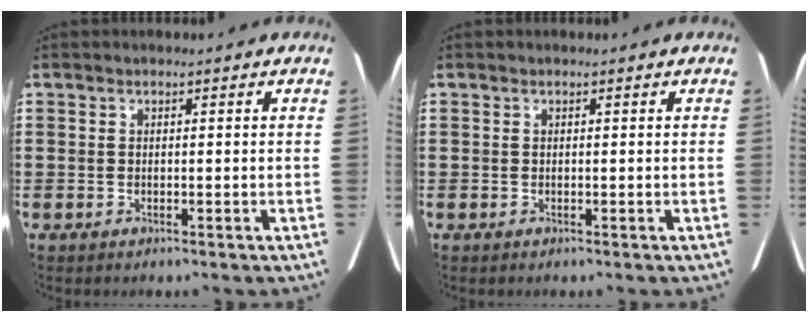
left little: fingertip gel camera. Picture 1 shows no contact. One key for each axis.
{"total": 0.0}